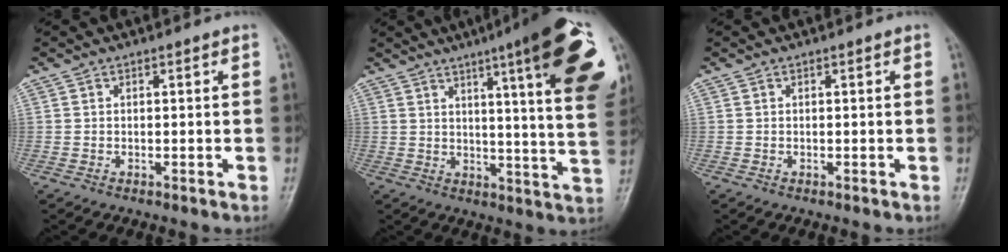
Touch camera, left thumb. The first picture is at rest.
{"total": 21.3, "force": [9.7, 2.7, 18.7], "torque": [-0.230, -0.034, 0.118]}
{"total": 0.0}